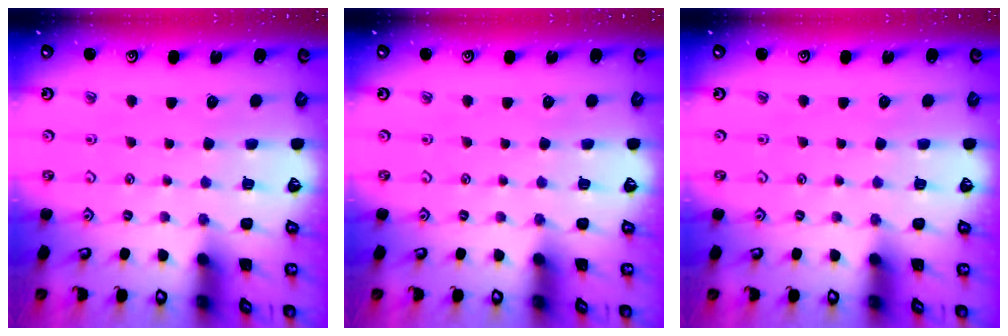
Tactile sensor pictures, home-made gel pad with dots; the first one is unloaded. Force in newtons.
{"total": 0.0}
{"total": 0.0}